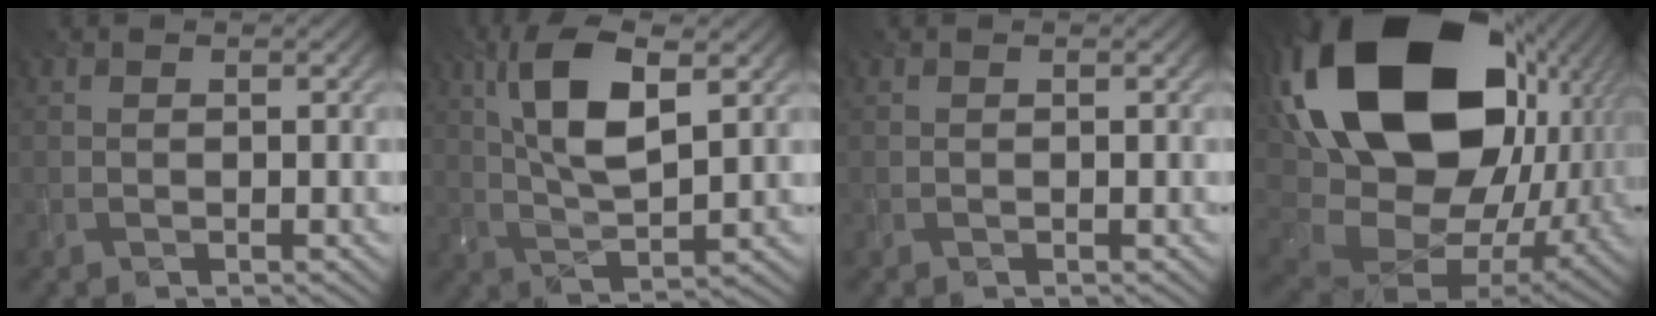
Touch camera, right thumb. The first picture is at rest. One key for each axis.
{"total": 10.0, "fx": 3.7, "fy": 3.5, "fz": 8.7, "tx": -0.183, "ty": 0.007, "tz": 0.070}
{"total": 0.0}
{"total": 22.7, "fx": 5.8, "fy": 15.4, "fz": 15.7, "tx": -0.358, "ty": -0.036, "tz": 0.138}